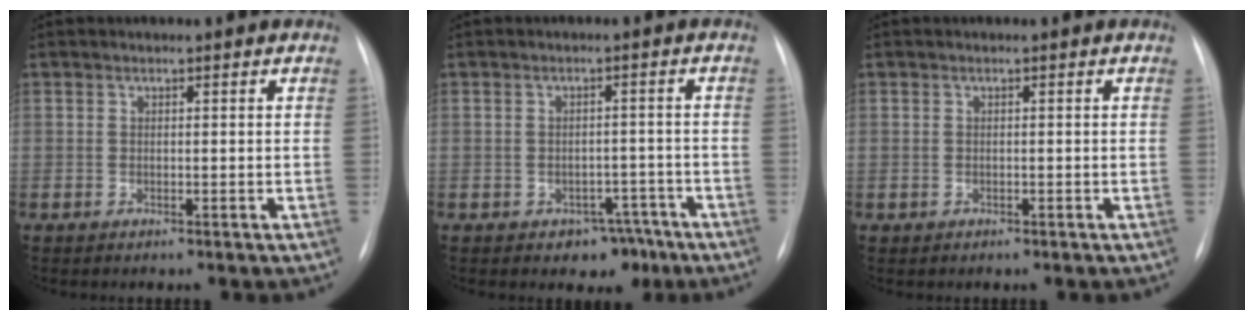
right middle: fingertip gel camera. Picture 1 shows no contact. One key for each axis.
{"total": 4.6, "fx": -2.9, "fy": 3.1, "fz": 1.7, "tx": -0.007, "ty": 0.016, "tz": -0.031}
{"total": 0.0}